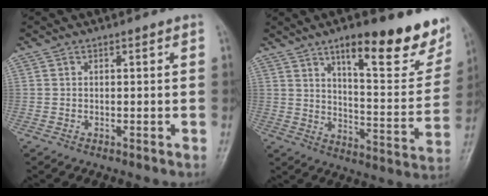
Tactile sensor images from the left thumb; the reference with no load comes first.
{"total": 20.4, "force": [12.8, 6.0, 14.7], "torque": [-0.153, -0.068, 0.187]}